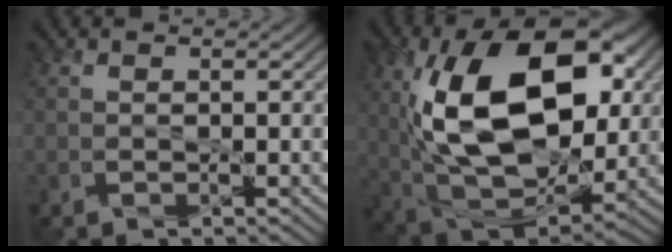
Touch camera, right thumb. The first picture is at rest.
{"total": 17.6, "force": [3.2, 10.2, 14.0], "torque": [-0.268, 0.006, 0.057]}